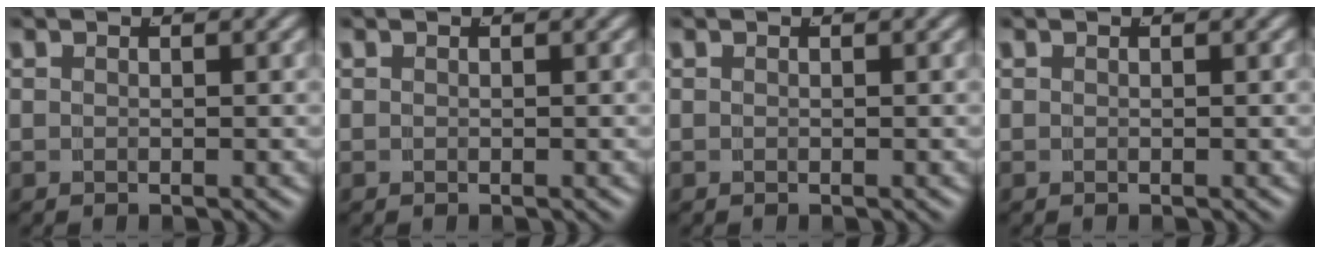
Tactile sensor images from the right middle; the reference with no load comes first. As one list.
[{"total": 0.0}, {"total": 0.0}, {"total": 0.0}]